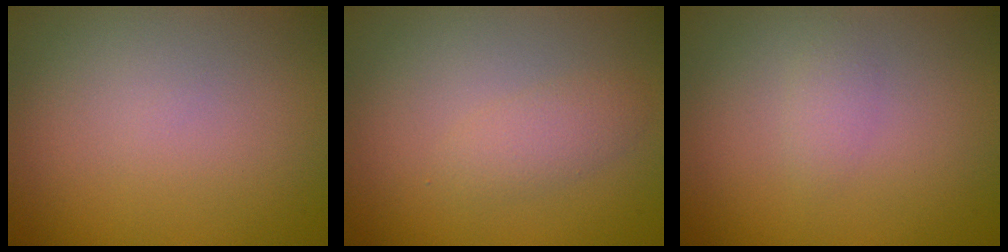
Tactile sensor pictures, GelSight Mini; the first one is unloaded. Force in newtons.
{"total": 1.7, "press": 1.7, "slide": 0.0}
{"total": 1.0, "press": 1.0, "slide": 0.1}